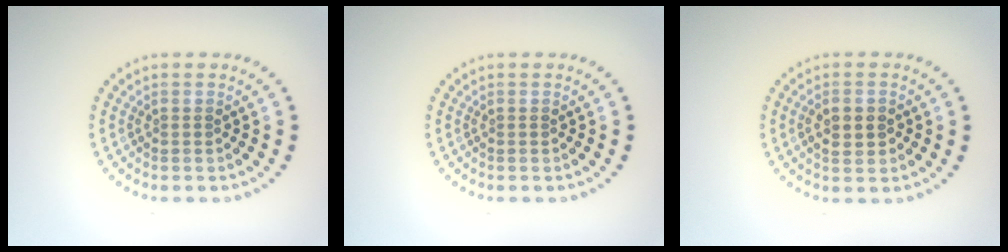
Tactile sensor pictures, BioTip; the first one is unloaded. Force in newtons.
{"total": 0.0}
{"total": 2.7, "press": 2.7, "slide": 0.2}